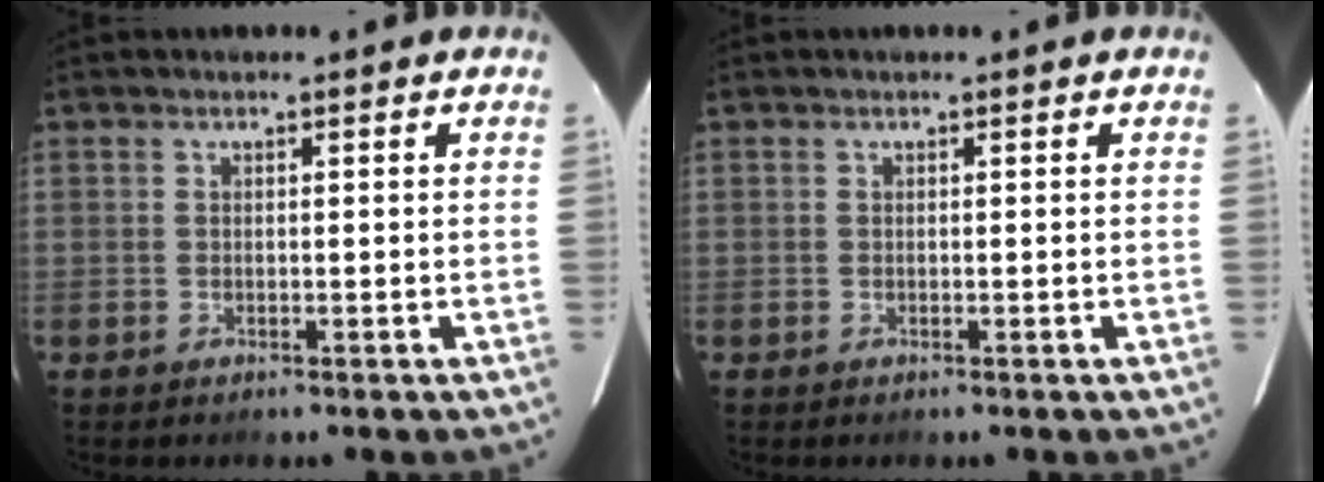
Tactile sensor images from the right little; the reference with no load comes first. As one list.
[{"total": 0.0}]